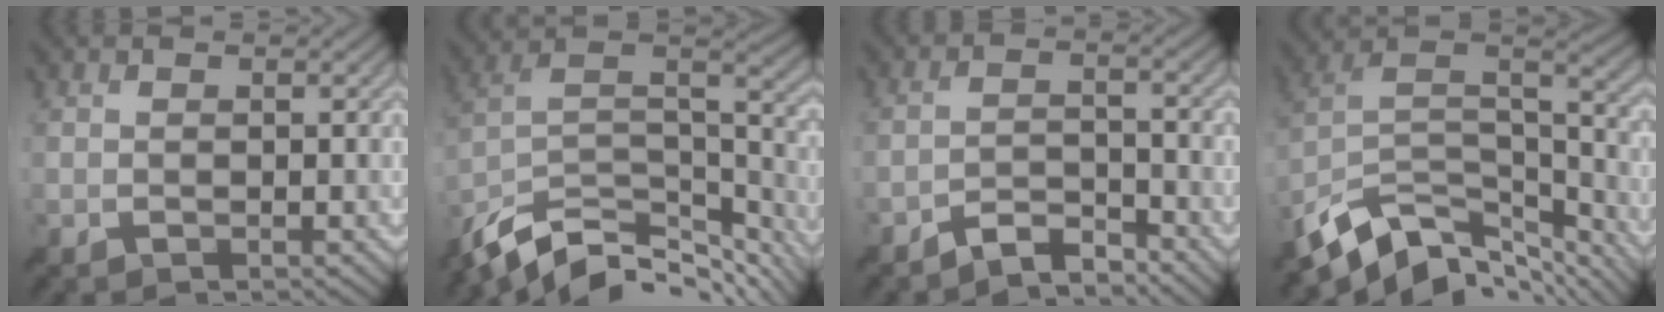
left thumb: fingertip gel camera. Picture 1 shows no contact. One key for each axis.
{"total": 14.3, "fx": -9.9, "fy": 6.3, "fz": 8.1, "tx": -0.206, "ty": -0.008, "tz": -0.165}
{"total": 4.2, "fx": -3.8, "fy": 1.0, "fz": 1.6, "tx": -0.030, "ty": 0.004, "tz": -0.077}
{"total": 14.0, "fx": -8.9, "fy": 7.0, "fz": 8.2, "tx": -0.206, "ty": -0.012, "tz": -0.149}